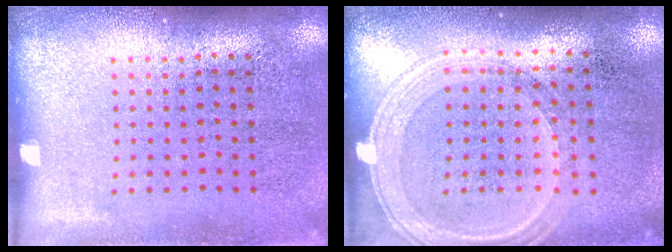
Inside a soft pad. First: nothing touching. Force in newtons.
{"total": 1.3, "press": 1.2, "slide": 0.5}